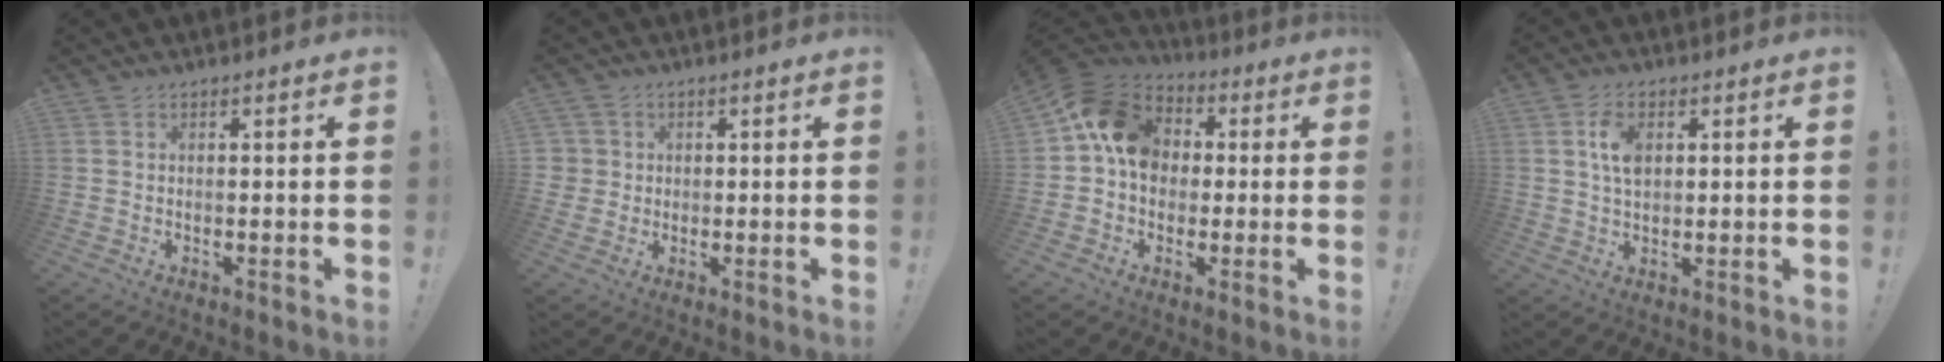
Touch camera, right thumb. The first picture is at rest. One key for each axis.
{"total": 3.2, "fx": 0.4, "fy": 3.2, "fz": 0.5, "tx": -0.005, "ty": 0.002, "tz": 0.008}
{"total": 13.2, "fx": 1.8, "fy": 10.9, "fz": 7.4, "tx": -0.116, "ty": 0.018, "tz": 0.041}
{"total": 6.1, "fx": 1.5, "fy": 3.6, "fz": 4.7, "tx": -0.072, "ty": 0.000, "tz": 0.024}